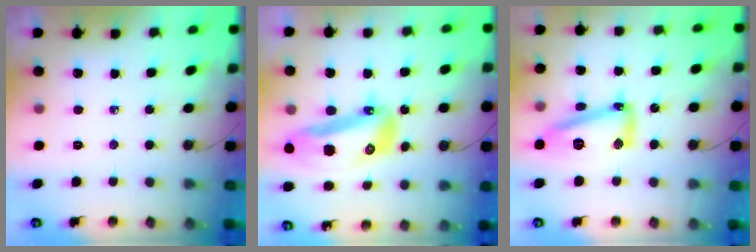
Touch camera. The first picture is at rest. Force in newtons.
{"total": 27.1, "press": 21.3, "slide": 16.7}
{"total": 22.1, "press": 18.8, "slide": 11.5}